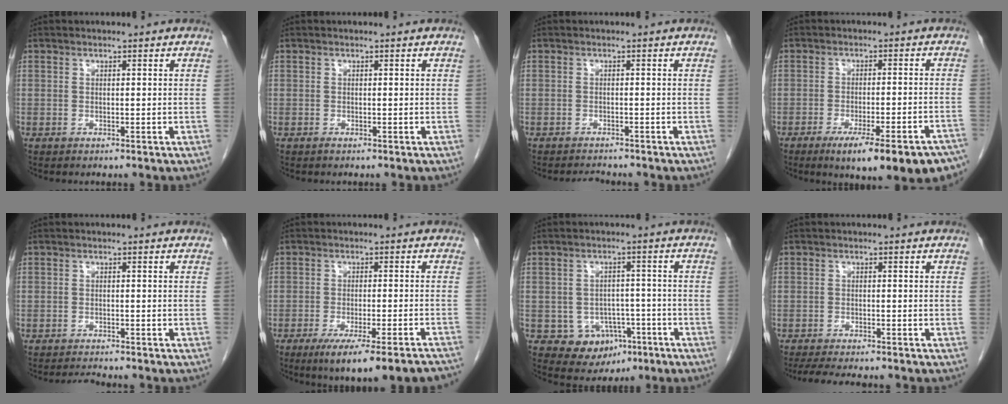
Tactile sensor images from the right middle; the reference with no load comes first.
{"total": 0.0}
{"total": 1.8, "force": [-1.8, 0.2, 0.1], "torque": [-0.009, -0.009, -0.025]}
{"total": 17.5, "force": [-13.2, 2.9, 11.2], "torque": [-0.093, 0.004, -0.171]}
{"total": 1.8, "force": [-1.7, -0.3, 0.2], "torque": [-0.011, -0.011, -0.027]}
{"total": 16.1, "force": [-13.2, 0.9, 9.1], "torque": [-0.081, -0.019, -0.175]}
{"total": 6.6, "force": [-2.8, 5.5, 2.3], "torque": [-0.024, 0.011, -0.026]}
{"total": 7.6, "force": [-6.6, 1.3, 3.6], "torque": [-0.057, -0.014, -0.099]}